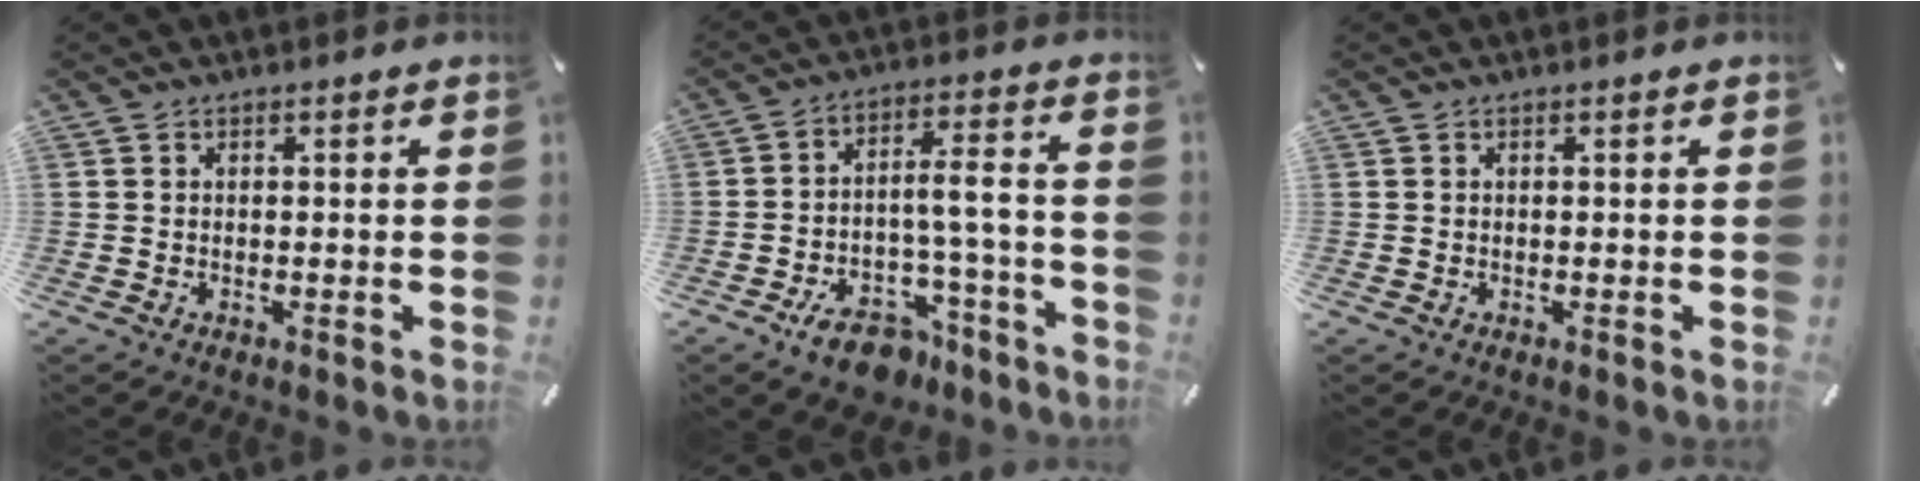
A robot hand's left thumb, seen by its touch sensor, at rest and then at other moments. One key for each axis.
{"total": 11.8, "fx": -5.7, "fy": 6.4, "fz": 8.2, "tx": -0.120, "ty": 0.049, "tz": -0.091}
{"total": 0.0}